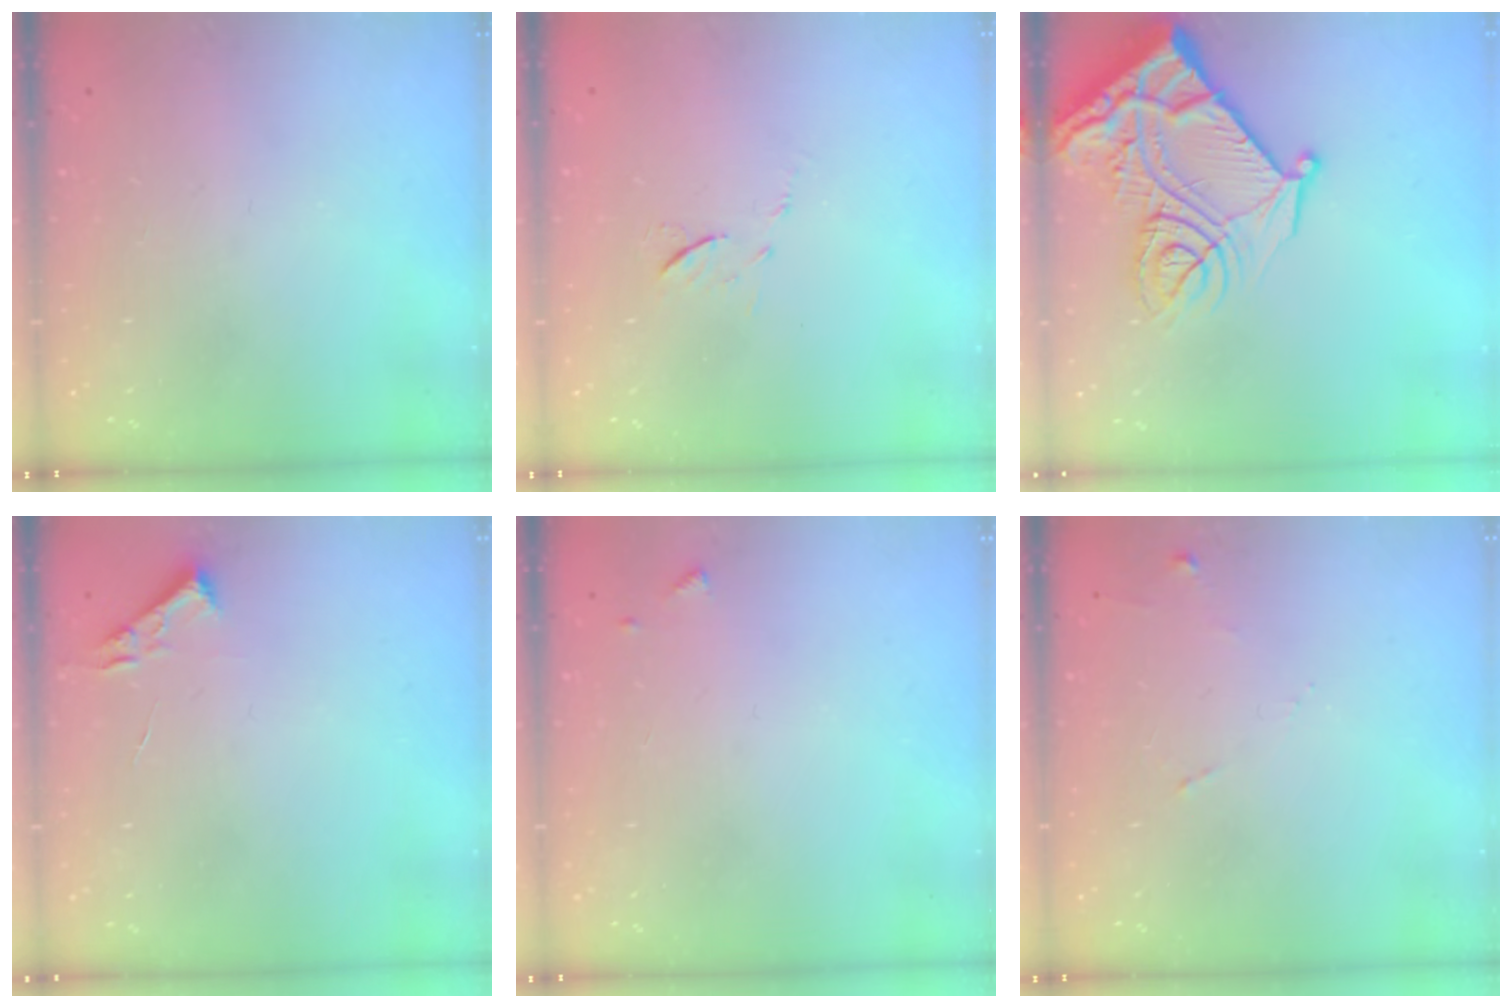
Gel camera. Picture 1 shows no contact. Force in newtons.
{"total": 5.6, "press": 5.6, "slide": 0.6}
{"total": 22.5, "press": 22.3, "slide": 2.7}
{"total": 2.7, "press": 2.7, "slide": 0.4}
{"total": 5.1, "press": 5.1, "slide": 0.5}
{"total": 5.9, "press": 5.8, "slide": 0.7}